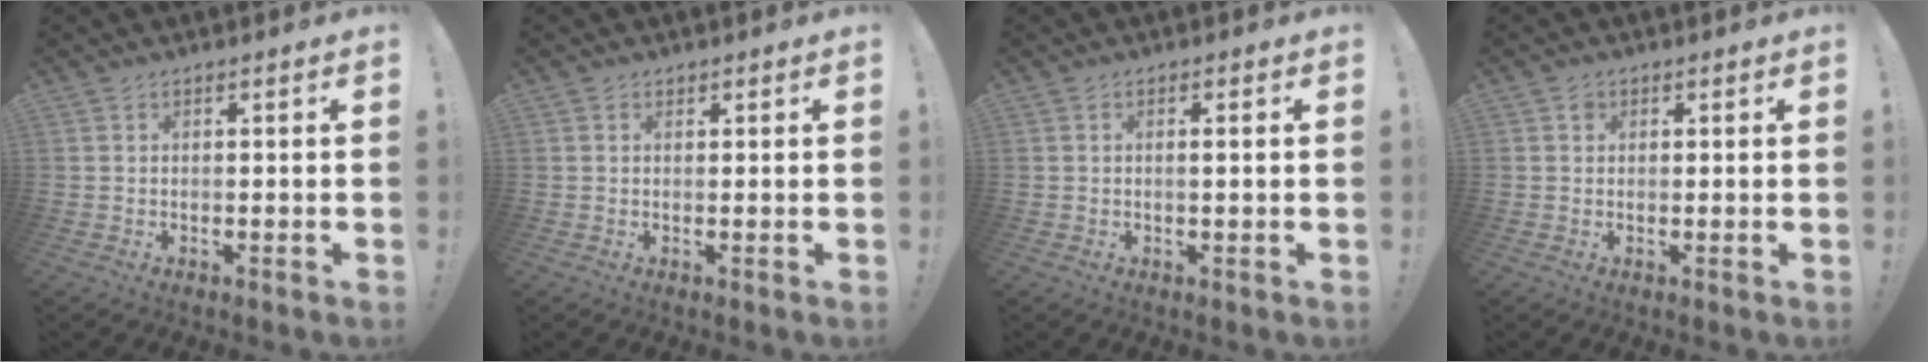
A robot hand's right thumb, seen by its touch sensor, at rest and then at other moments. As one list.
[{"total": 0.6, "force": [0.5, 0.3, 0.1], "torque": [-0.002, -0.001, 0.011]}, {"total": 1.4, "force": [0.3, -0.1, 1.4], "torque": [-0.018, -0.003, 0.002]}, {"total": 1.3, "force": [0.7, 1.0, 0.4], "torque": [-0.005, 0.001, 0.012]}]